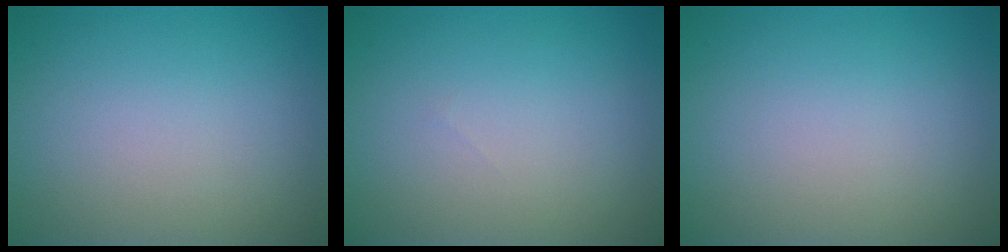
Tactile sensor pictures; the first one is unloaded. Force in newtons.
{"total": 0.0}
{"total": 0.0}